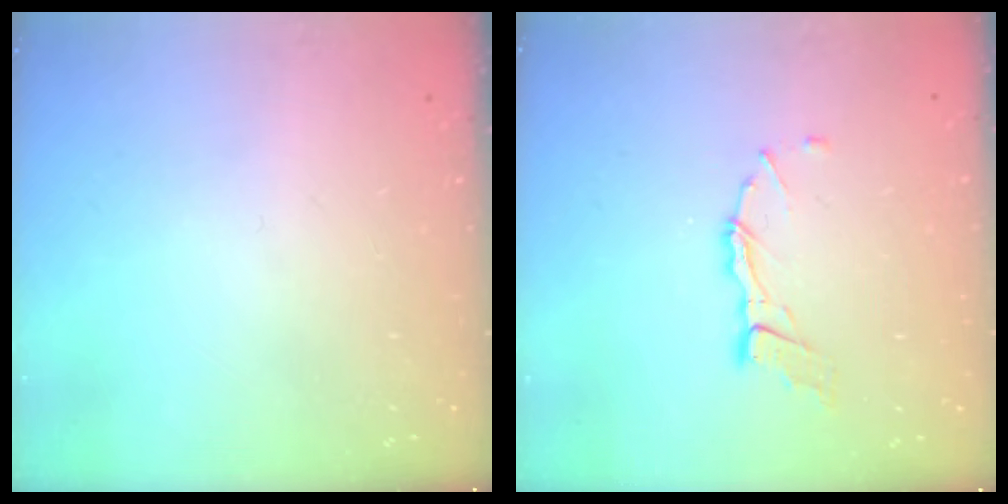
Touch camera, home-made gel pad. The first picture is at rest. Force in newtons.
{"total": 7.7, "press": 7.7, "slide": 0.7}